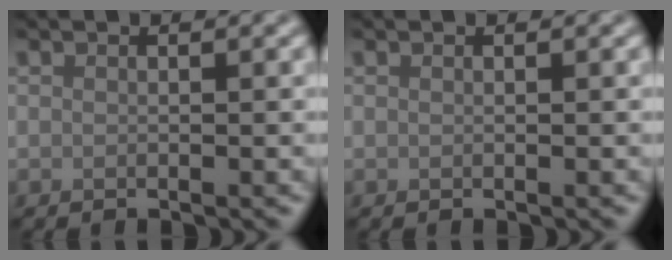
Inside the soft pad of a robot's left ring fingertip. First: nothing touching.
{"total": 0.0}